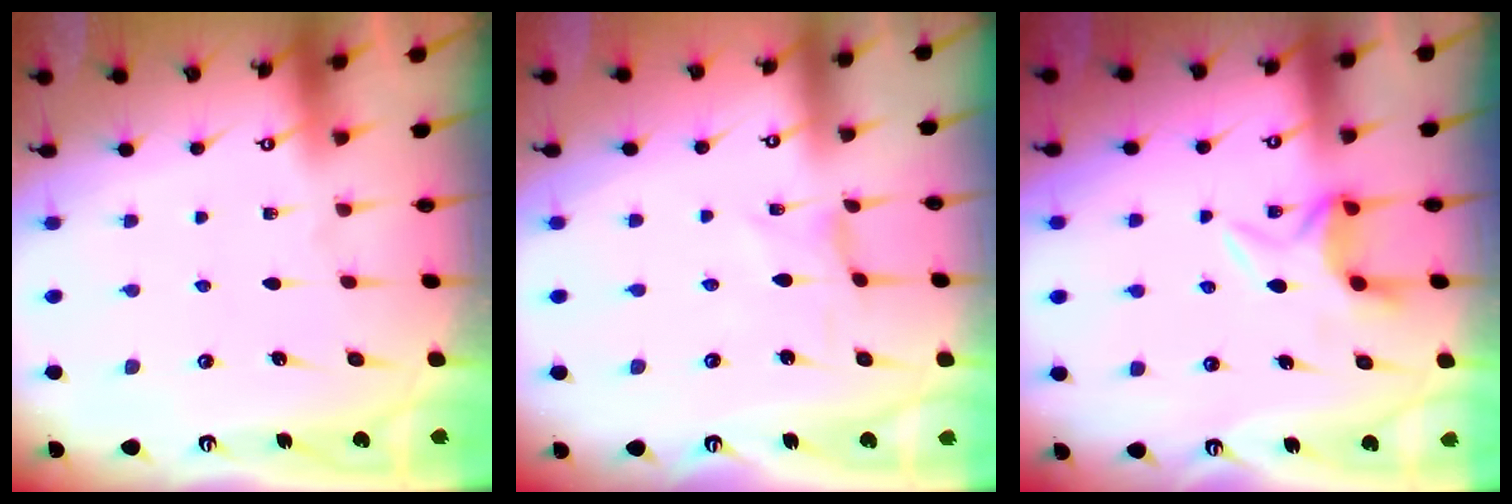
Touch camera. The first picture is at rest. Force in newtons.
{"total": 0.0}
{"total": 6.0, "press": 5.8, "slide": 1.6}